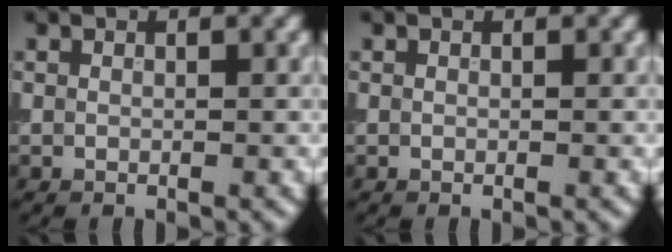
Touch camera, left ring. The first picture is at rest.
{"total": 0.0}